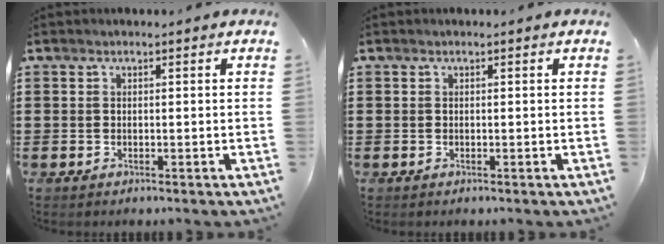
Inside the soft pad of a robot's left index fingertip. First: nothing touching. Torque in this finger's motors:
{"motor_torque": [-0.02, -0.02, -0.02, -0.01]}